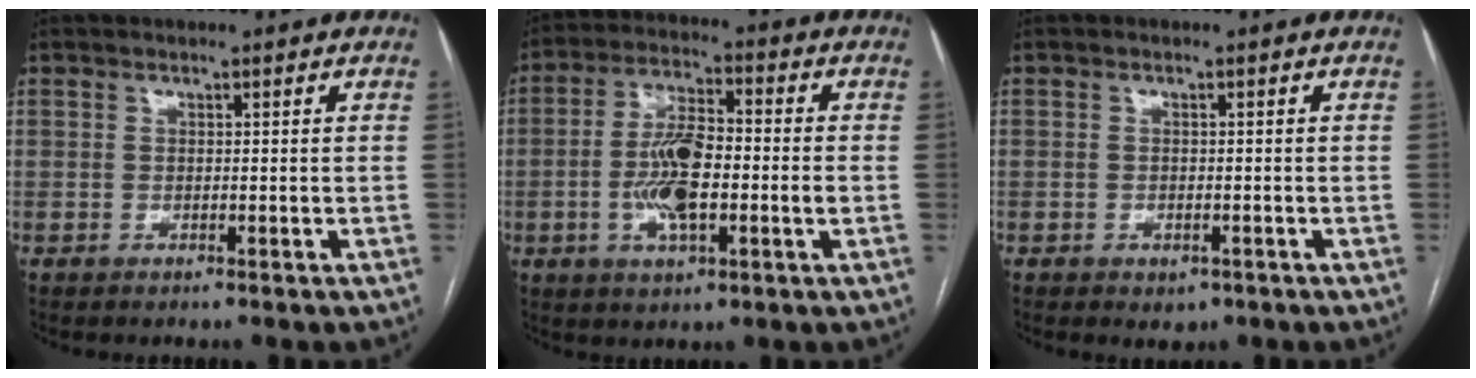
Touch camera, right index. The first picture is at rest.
{"total": 10.3, "force": [-1.7, 3.1, 9.7], "torque": [-0.195, 0.010, -0.031]}
{"total": 2.0, "force": [-1.1, 1.3, 1.1], "torque": [-0.011, 0.001, -0.005]}